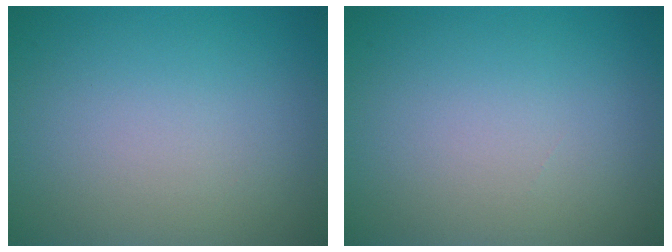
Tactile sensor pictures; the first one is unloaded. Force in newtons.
{"total": 0.0}